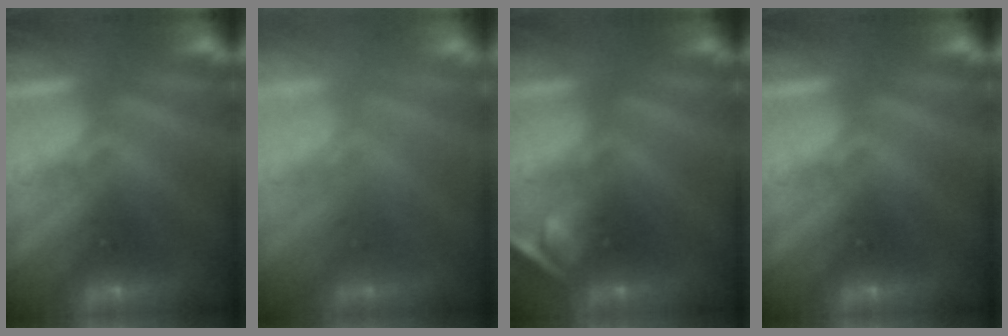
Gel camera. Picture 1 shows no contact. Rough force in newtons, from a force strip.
{"total": 2.2}
{"total": 2.1}
{"total": 0.0}